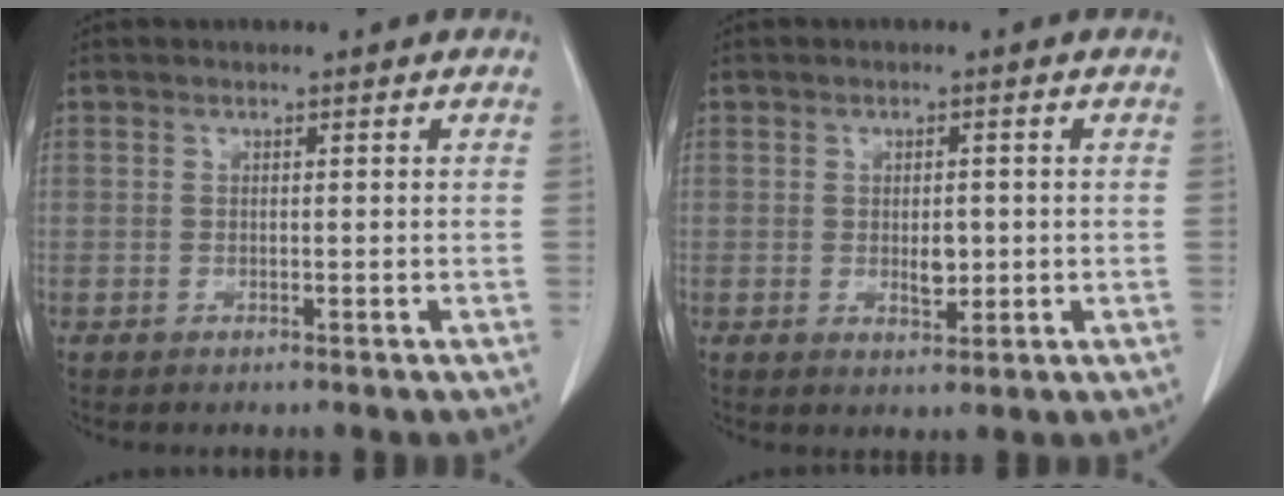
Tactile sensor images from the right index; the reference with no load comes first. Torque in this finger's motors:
{"motor_torque": [0.01, 0.08, 0.04, 0.03]}